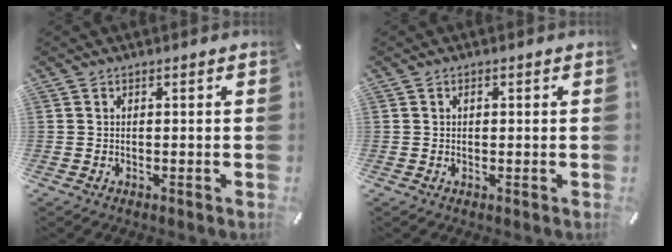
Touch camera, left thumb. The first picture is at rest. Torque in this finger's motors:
{"motor_torque": [-0.31, 0.06, -0.13, 0.10, 0.01]}